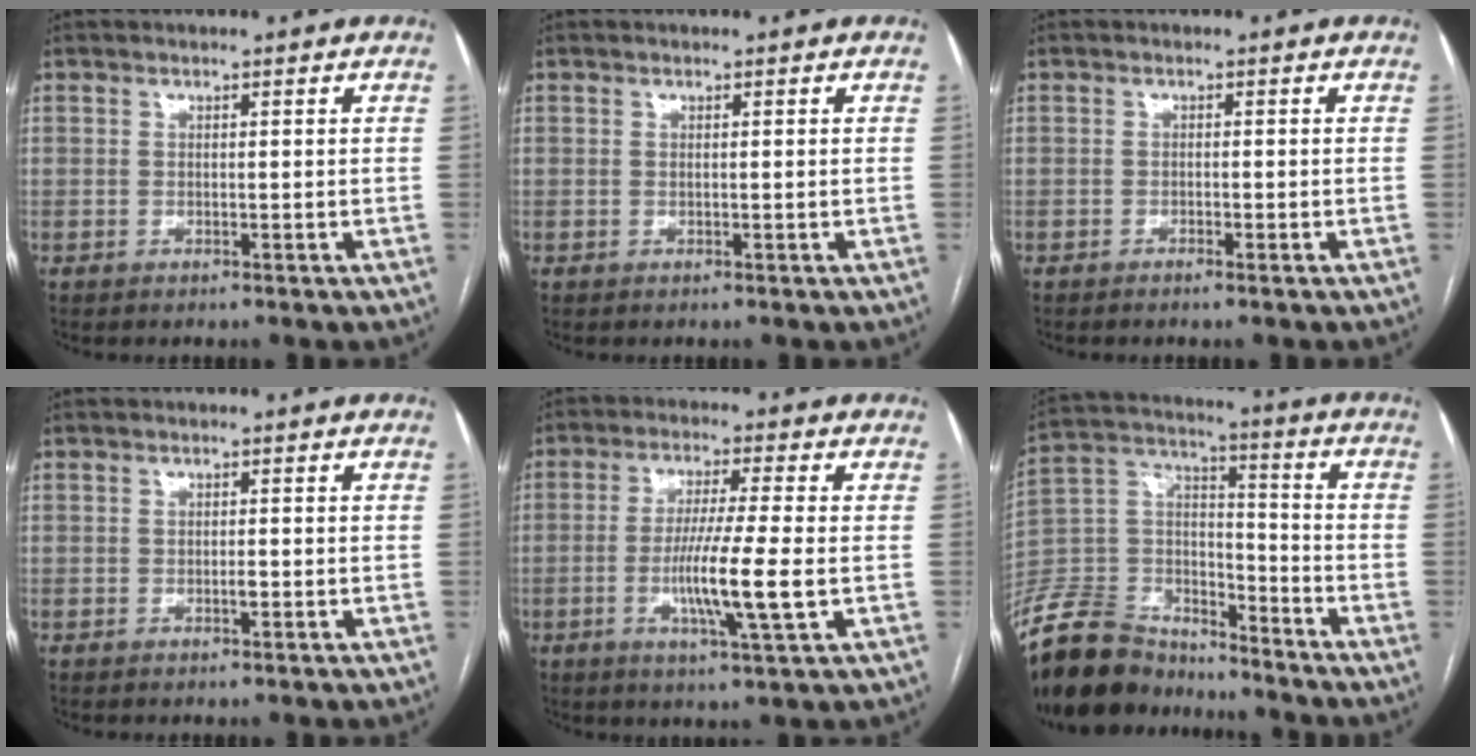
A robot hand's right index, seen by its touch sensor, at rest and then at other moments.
{"total": 0.0}
{"total": 0.8, "force": [-0.6, -0.1, 0.5], "torque": [-0.013, 0.000, -0.010]}
{"total": 0.7, "force": [-0.2, 0.3, 0.6], "torque": [-0.012, 0.000, -0.003]}
{"total": 9.5, "force": [-1.8, -0.4, 9.3], "torque": [-0.174, -0.016, -0.036]}
{"total": 16.9, "force": [-15.0, 6.3, 4.5], "torque": [-0.089, 0.036, -0.273]}